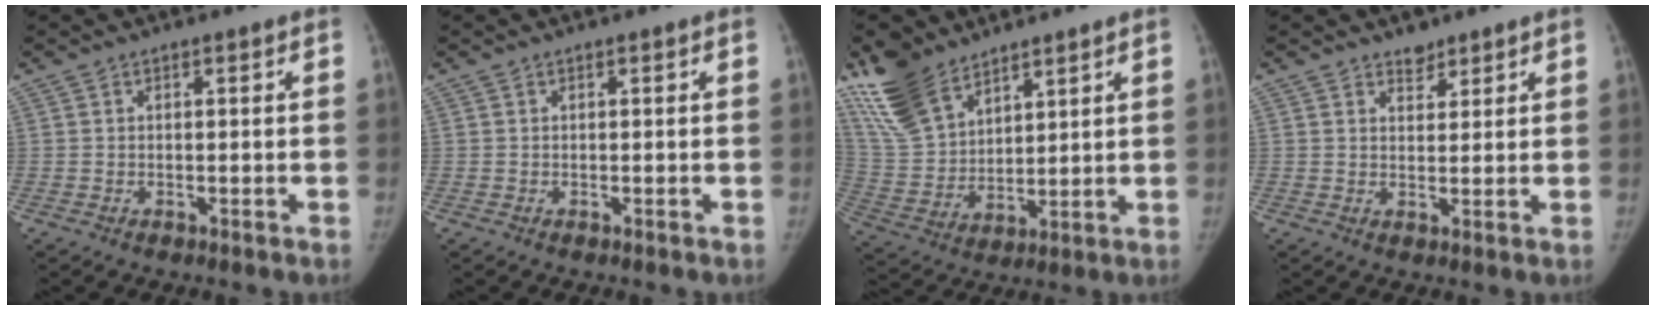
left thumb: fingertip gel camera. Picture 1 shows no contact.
{"total": 0.0}
{"total": 14.6, "force": [10.8, 7.4, 6.6], "torque": [-0.111, -0.042, 0.228]}
{"total": 2.8, "force": [2.3, 1.5, 0.7], "torque": [0.005, -0.016, 0.035]}